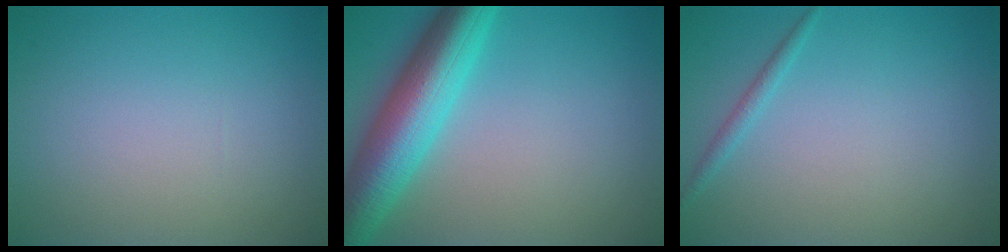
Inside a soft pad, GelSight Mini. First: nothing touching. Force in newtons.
{"total": 8.5, "press": 8.5, "slide": 0.2}
{"total": 1.1, "press": 1.0, "slide": 0.1}